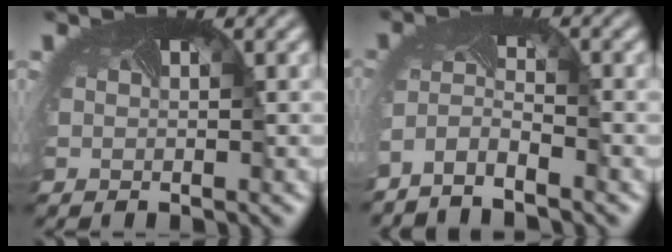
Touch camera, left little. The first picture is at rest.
{"total": 2.7, "force": [-2.7, 0.0, 0.5], "torque": [-0.033, -0.017, -0.056]}